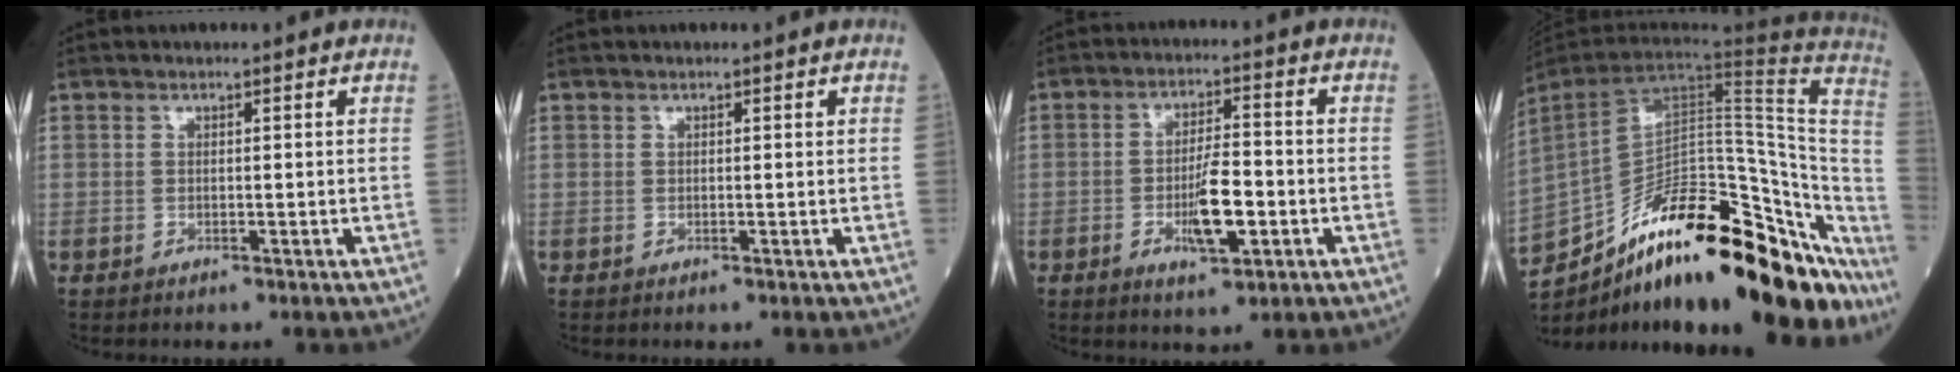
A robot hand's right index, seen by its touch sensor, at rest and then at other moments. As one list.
[{"total": 0.0}, {"total": 7.1, "force": [-2.1, 1.7, 6.6], "torque": [-0.122, -0.001, -0.031]}, {"total": 35.9, "force": [-24.6, 11.6, 23.5], "torque": [-0.336, -0.026, -0.360]}]